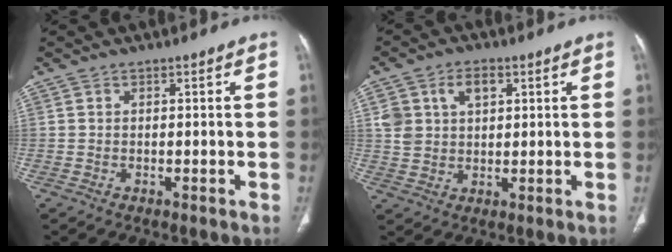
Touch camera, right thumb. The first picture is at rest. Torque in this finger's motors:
{"motor_torque": [0.58, 1.46, 0.84, 0.59, 0.00]}